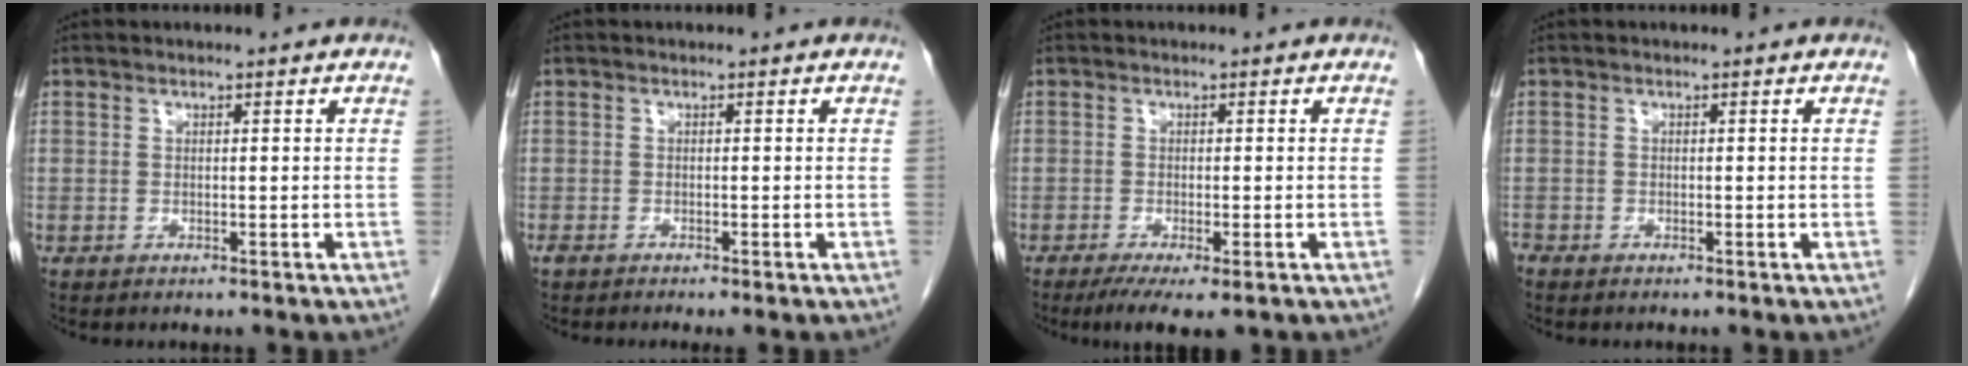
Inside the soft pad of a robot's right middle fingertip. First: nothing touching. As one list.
[{"total": 1.7, "force": [-1.4, 0.2, 1.0], "torque": [-0.015, -0.004, -0.021]}, {"total": 6.0, "force": [-3.9, 1.1, 4.4], "torque": [-0.065, -0.019, -0.060]}, {"total": 0.7, "force": [-0.7, 0.2, 0.1], "torque": [-0.009, -0.001, -0.015]}]